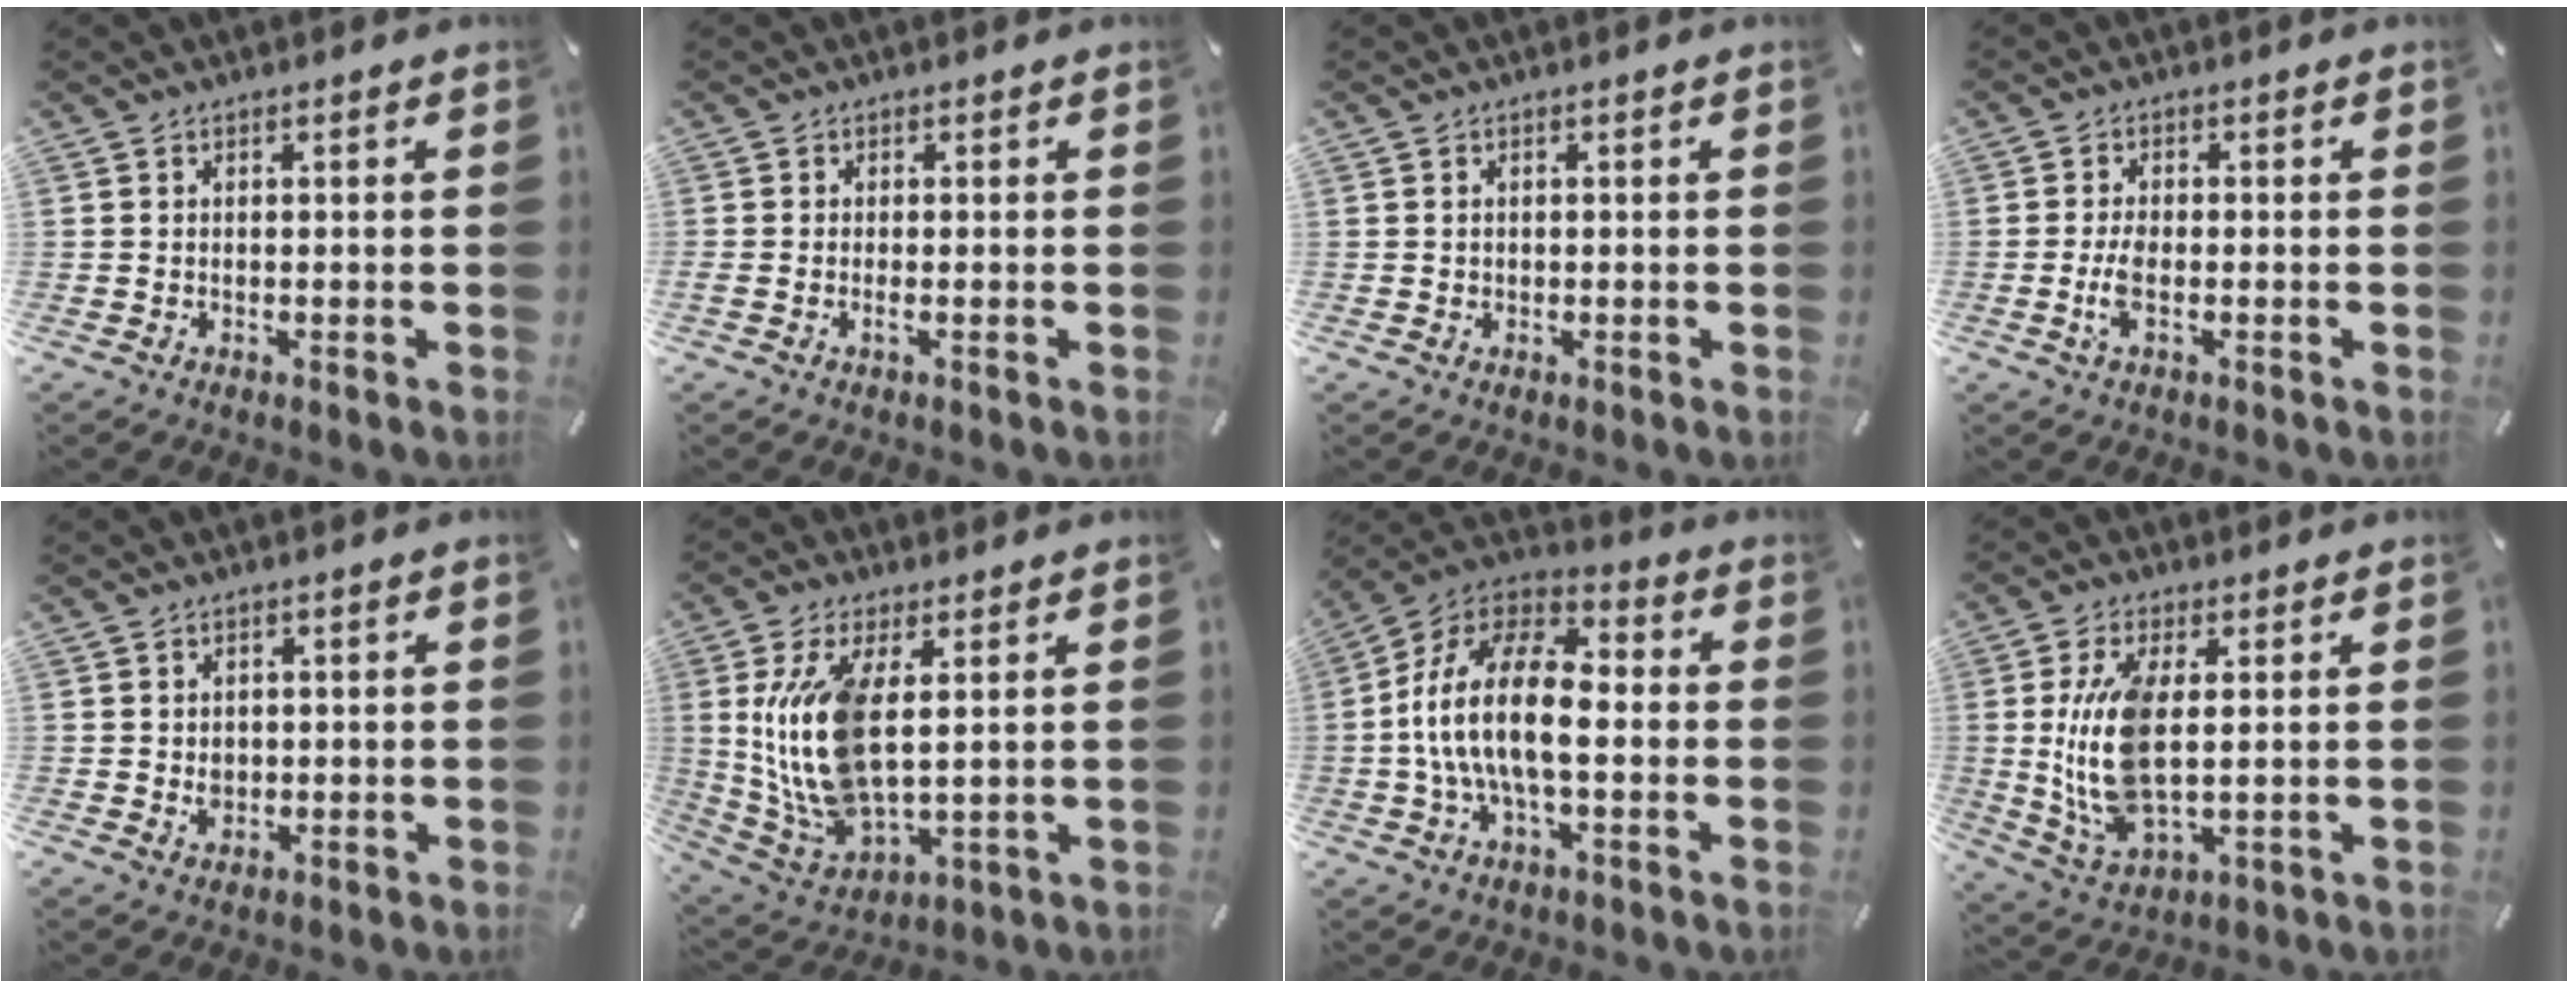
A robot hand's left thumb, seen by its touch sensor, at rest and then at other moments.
{"total": 1.4, "force": [-0.4, 0.1, 1.3], "torque": [-0.023, -0.006, -0.007]}
{"total": 0.5, "force": [0.1, 0.5, 0.2], "torque": [-0.005, 0.002, 0.001]}
{"total": 4.4, "force": [-1.0, 1.8, 3.9], "torque": [-0.086, -0.002, -0.021]}
{"total": 2.5, "force": [0.2, 2.2, 1.2], "torque": [-0.009, -0.004, -0.001]}
{"total": 14.6, "force": [3.4, 6.8, 12.5], "torque": [-0.290, -0.019, 0.061]}
{"total": 16.7, "force": [-2.3, 8.6, 14.2], "torque": [-0.296, 0.009, -0.043]}
{"total": 13.2, "force": [1.6, 5.8, 11.8], "torque": [-0.273, -0.020, 0.025]}